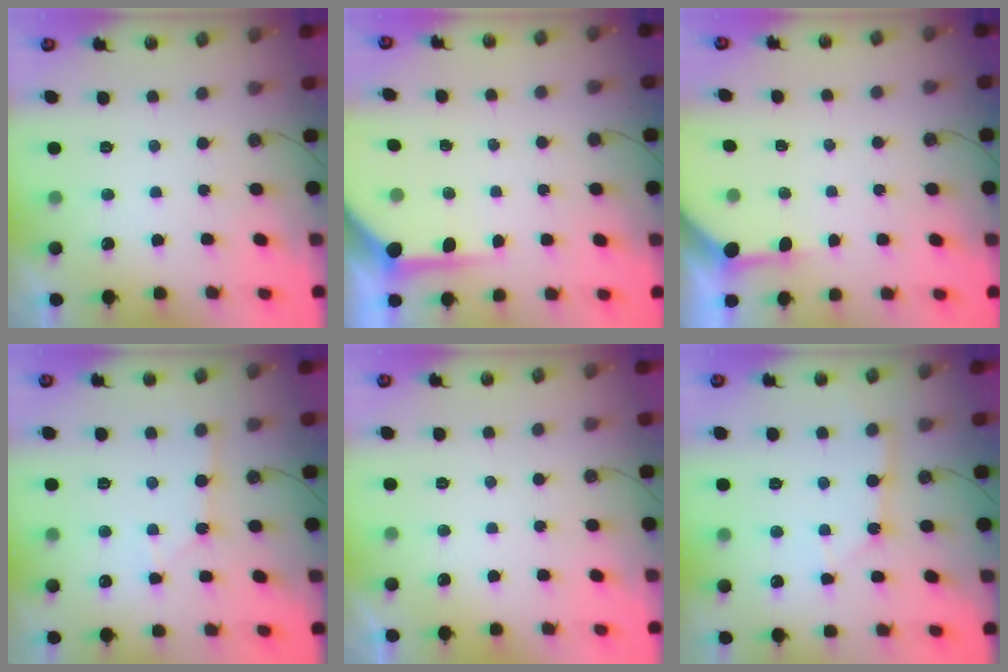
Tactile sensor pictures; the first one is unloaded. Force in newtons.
{"total": 8.3, "press": 8.3, "slide": 0.6}
{"total": 3.3, "press": 3.3, "slide": 0.5}
{"total": 2.6, "press": 2.6, "slide": 0.3}
{"total": 0.0}
{"total": 4.1, "press": 4.0, "slide": 0.4}